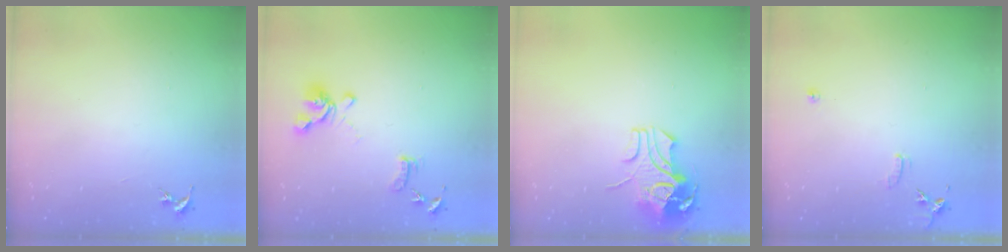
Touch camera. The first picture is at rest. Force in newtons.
{"total": 13.1, "press": 13.0, "slide": 1.2}
{"total": 9.2, "press": 9.1, "slide": 1.2}
{"total": 7.0, "press": 7.0, "slide": 0.6}